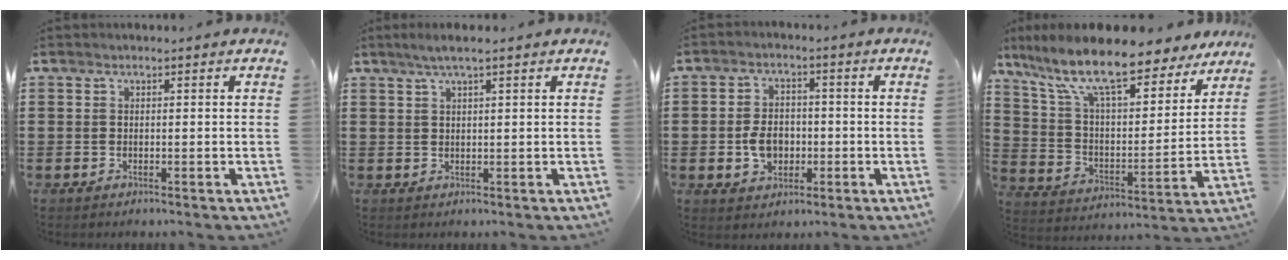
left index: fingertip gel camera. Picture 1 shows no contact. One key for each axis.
{"total": 2.8, "fx": 1.7, "fy": 0.1, "fz": 2.2, "tx": -0.044, "ty": 0.003, "tz": 0.030}
{"total": 5.6, "fx": -1.0, "fy": 3.9, "fz": 3.8, "tx": -0.079, "ty": 0.000, "tz": -0.023}
{"total": 12.7, "fx": 10.1, "fy": 2.5, "fz": 7.2, "tx": -0.178, "ty": -0.053, "tz": 0.175}